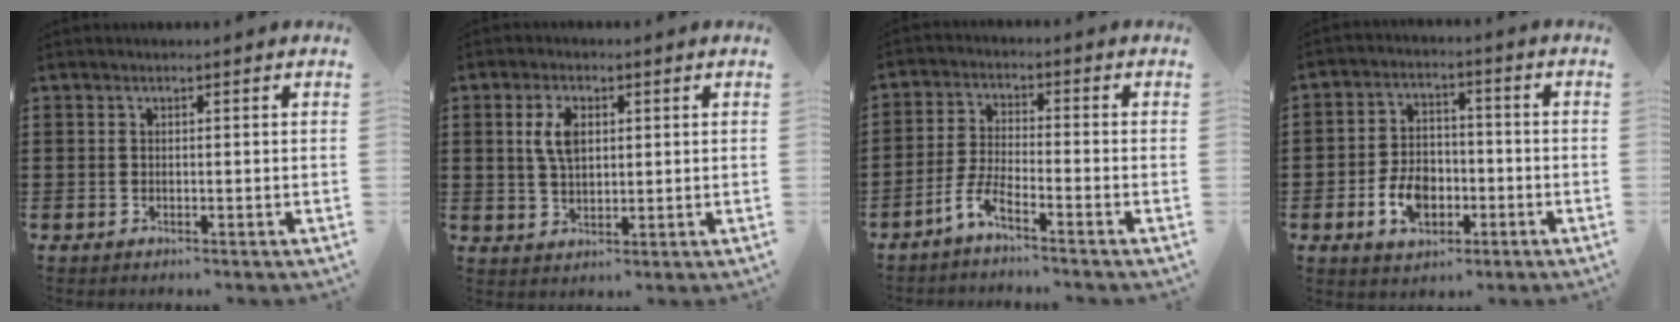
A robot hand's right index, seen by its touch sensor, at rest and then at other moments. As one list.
[{"total": 5.0, "force": [1.2, 2.7, 4.0], "torque": [-0.086, 0.013, 0.020]}, {"total": 4.5, "force": [-3.8, -0.1, 2.4], "torque": [-0.071, -0.015, -0.081]}, {"total": 6.7, "force": [-2.4, 4.6, 4.3], "torque": [-0.097, 0.008, -0.046]}]